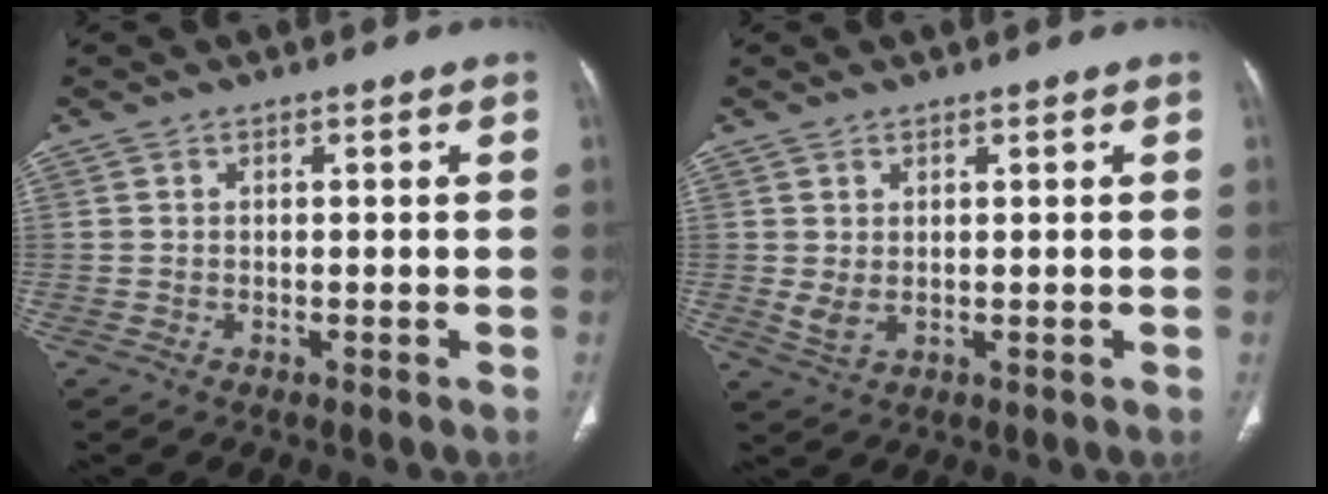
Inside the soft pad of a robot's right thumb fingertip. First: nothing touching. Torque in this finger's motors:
{"motor_torque": [2.54, 2.46, 0.36, -0.67, 0.03]}